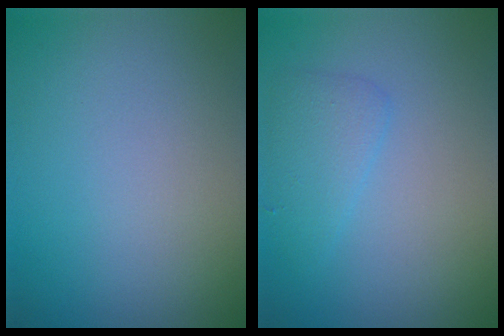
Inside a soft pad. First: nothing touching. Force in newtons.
{"total": 1.9, "press": 1.9, "slide": 0.0}